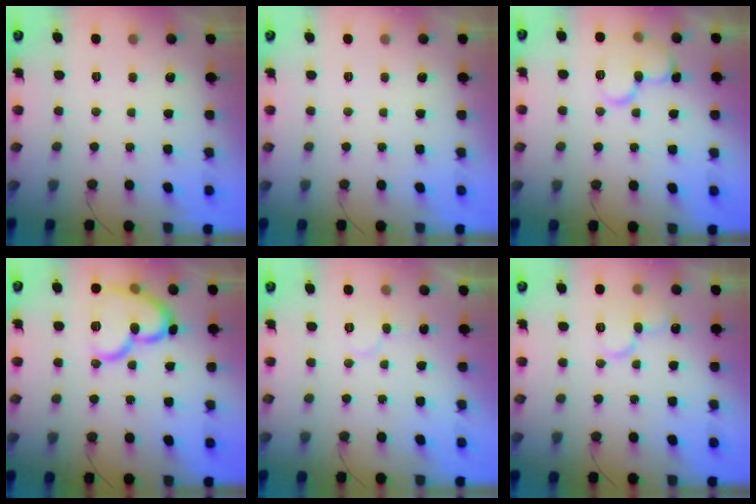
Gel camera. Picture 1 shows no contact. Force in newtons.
{"total": 0.0}
{"total": 11.7, "press": 11.7, "slide": 1.0}
{"total": 16.7, "press": 16.6, "slide": 1.9}
{"total": 6.2, "press": 6.2, "slide": 0.6}
{"total": 11.0, "press": 10.9, "slide": 1.5}